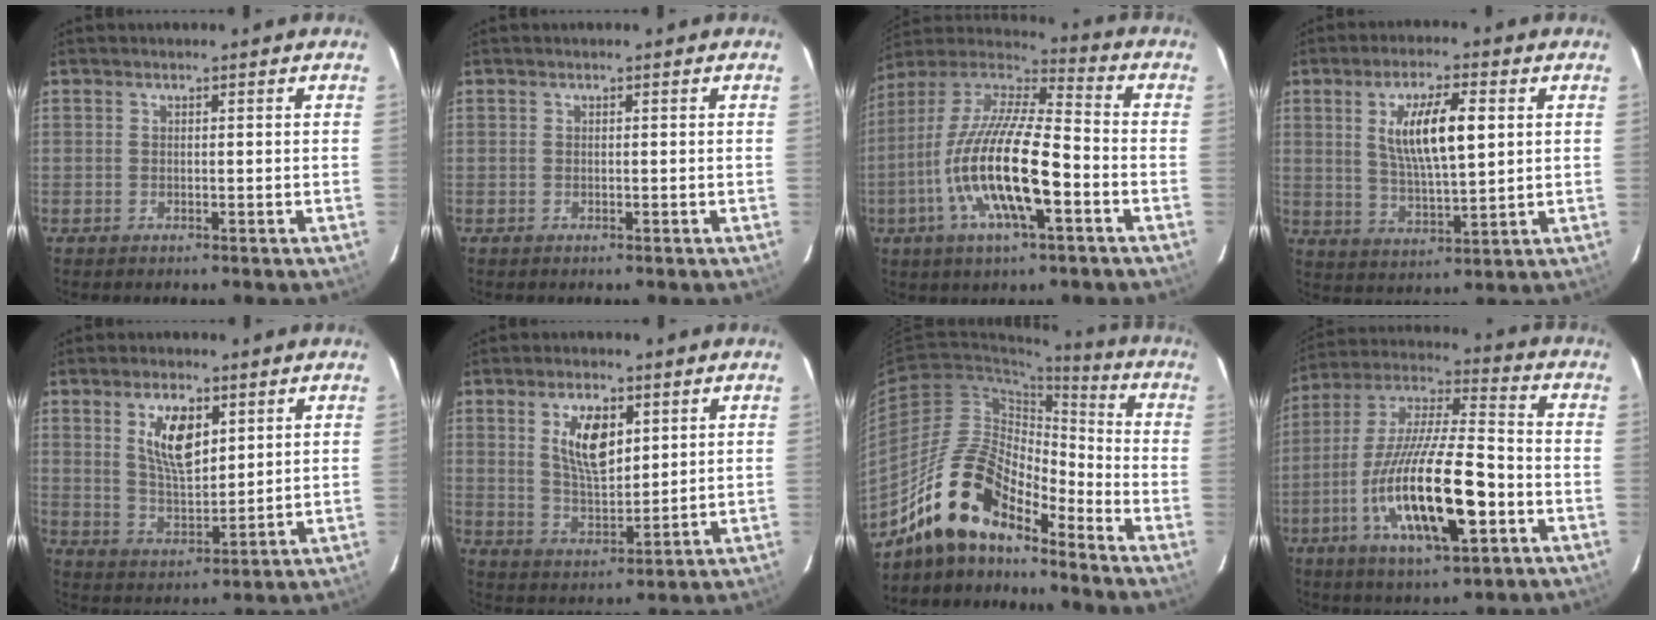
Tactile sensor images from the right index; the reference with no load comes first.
{"total": 0.0}
{"total": 20.2, "force": [-6.6, 5.2, 18.3], "torque": [-0.352, -0.020, -0.131]}
{"total": 11.0, "force": [2.9, 3.1, 10.2], "torque": [-0.186, 0.001, 0.057]}
{"total": 9.3, "force": [3.8, 4.2, 7.4], "torque": [-0.133, 0.002, 0.078]}
{"total": 9.3, "force": [3.5, 4.4, 7.4], "torque": [-0.136, 0.002, 0.072]}
{"total": 15.6, "force": [-12.4, 5.0, 7.9], "torque": [-0.146, 0.007, -0.243]}
{"total": 21.1, "force": [-7.1, 5.3, 19.1], "torque": [-0.365, -0.020, -0.127]}